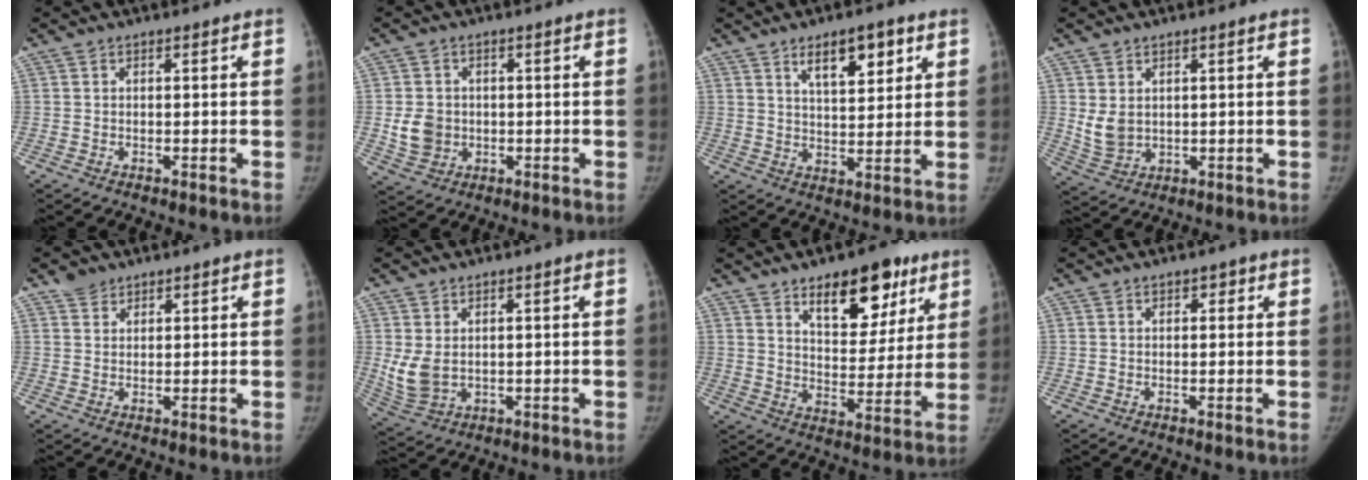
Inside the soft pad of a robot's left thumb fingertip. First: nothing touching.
{"total": 5.9, "force": [-0.2, 5.1, 2.9], "torque": [-0.038, 0.000, 0.004]}
{"total": 8.9, "force": [4.8, 3.7, 6.5], "torque": [-0.078, -0.027, 0.079]}
{"total": 5.1, "force": [1.5, 3.8, 3.1], "torque": [-0.054, -0.016, 0.045]}
{"total": 2.6, "force": [2.0, 1.6, 0.3], "torque": [0.008, -0.006, 0.034]}
{"total": 6.1, "force": [1.1, 4.3, 4.3], "torque": [-0.092, -0.011, 0.038]}
{"total": 15.8, "force": [9.4, 7.9, 9.9], "torque": [-0.086, -0.049, 0.143]}
{"total": 1.2, "force": [0.7, 0.8, 0.6], "torque": [0.005, -0.002, 0.007]}